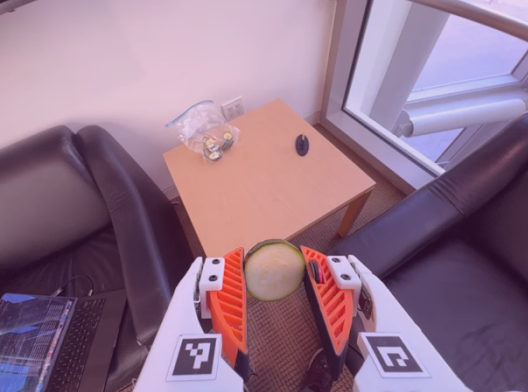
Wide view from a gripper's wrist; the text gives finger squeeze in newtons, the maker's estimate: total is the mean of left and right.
{"total": 9.0, "left": 9.1, "right": 9.0}